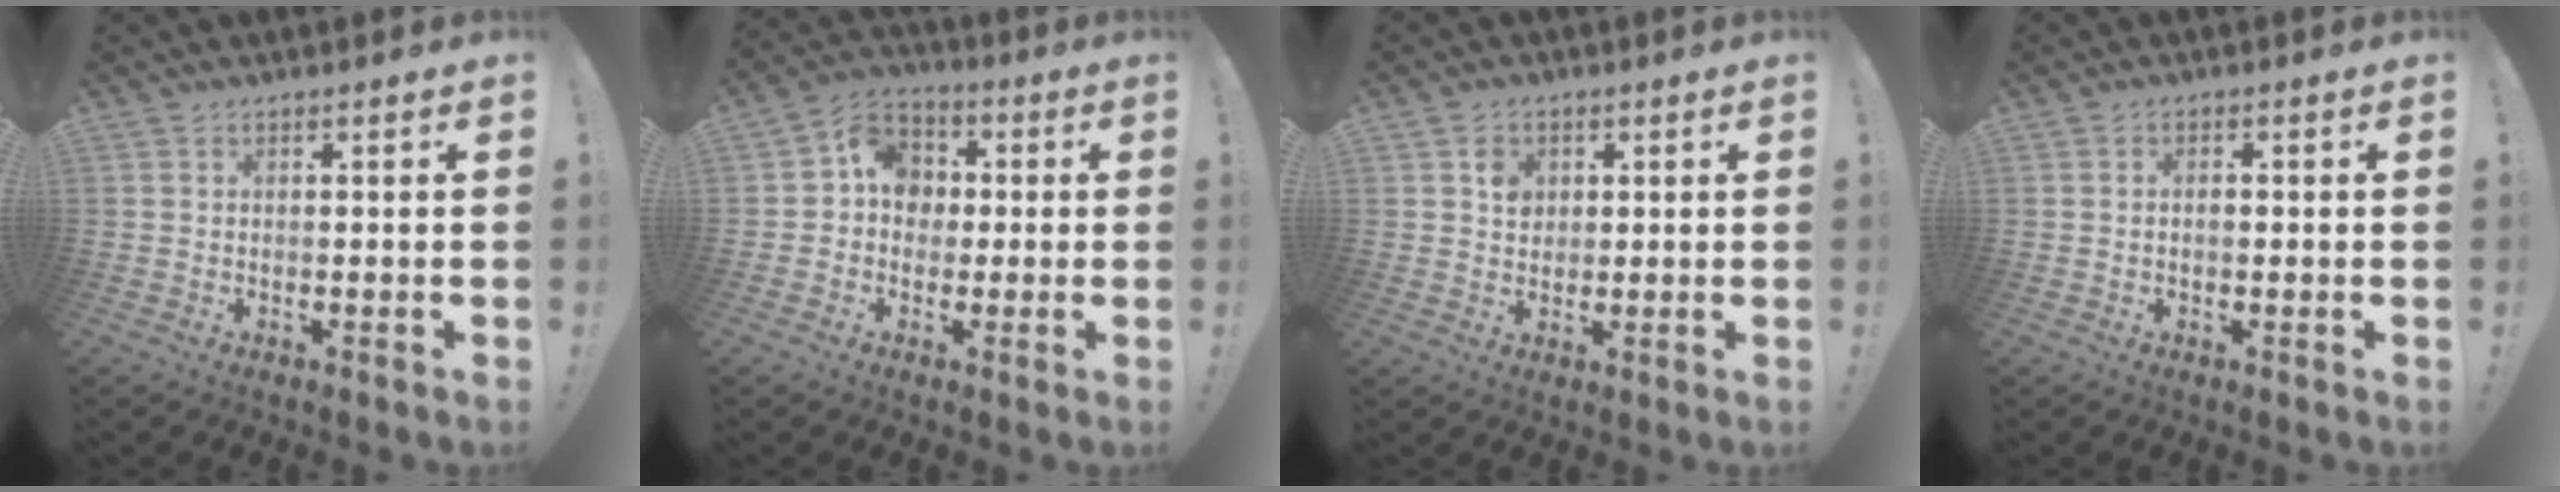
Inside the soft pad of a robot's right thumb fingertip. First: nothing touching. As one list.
[{"total": 10.0, "force": [0.4, 9.0, 4.4], "torque": [-0.056, 0.015, 0.013]}, {"total": 4.3, "force": [1.4, 3.7, 1.7], "torque": [-0.013, -0.006, 0.022]}, {"total": 1.1, "force": [-0.3, 0.8, 0.7], "torque": [-0.008, 0.004, -0.006]}]